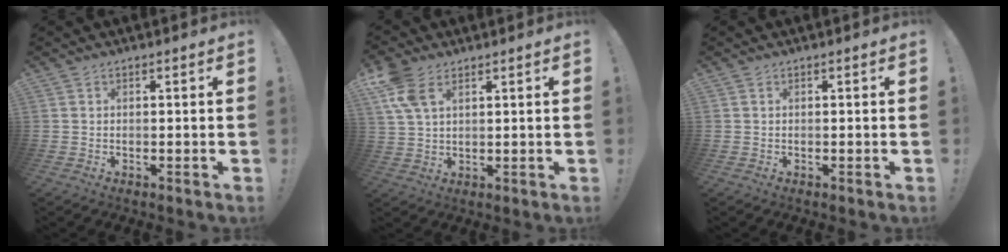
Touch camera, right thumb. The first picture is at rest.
{"total": 8.9, "force": [4.7, 4.9, 5.8], "torque": [-0.121, -0.006, 0.095]}
{"total": 0.0}